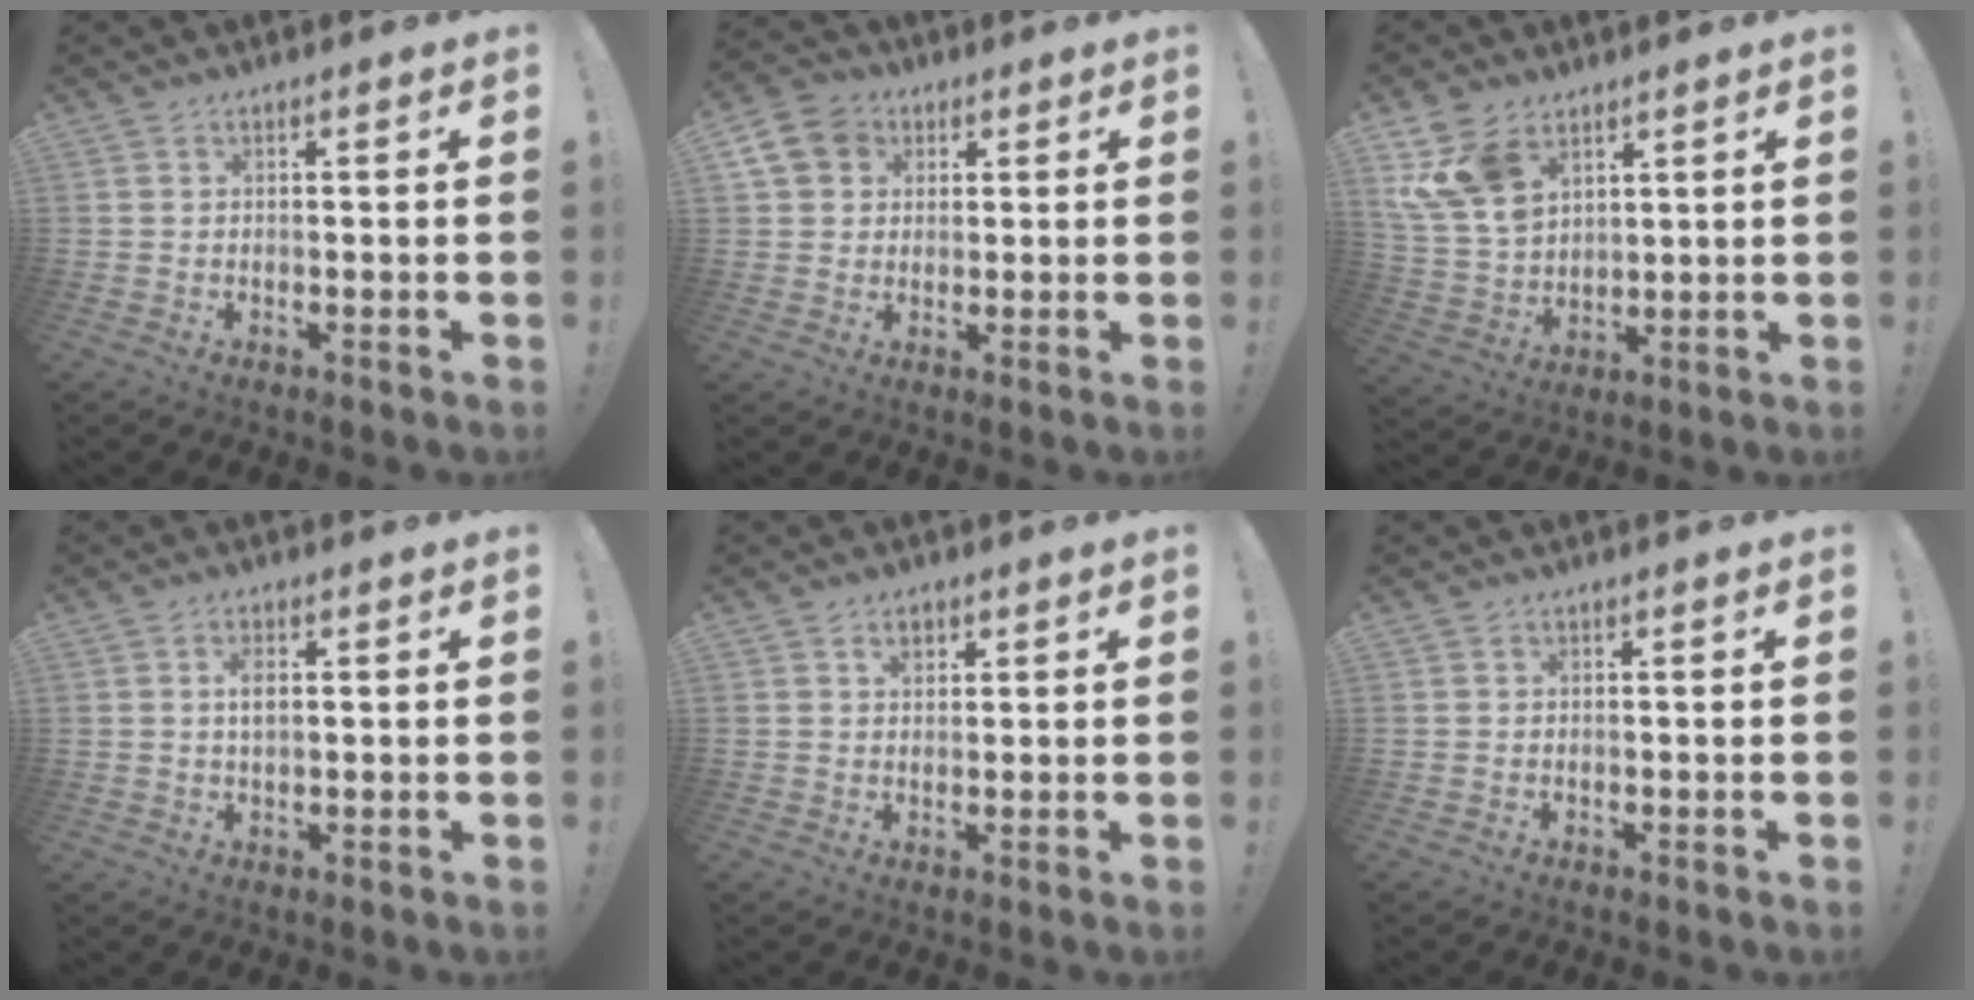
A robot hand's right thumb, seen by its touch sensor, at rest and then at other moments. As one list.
[{"total": 9.0, "force": [3.3, 7.7, 3.2], "torque": [-0.053, -0.008, 0.070]}, {"total": 12.9, "force": [6.8, 8.7, 6.7], "torque": [-0.142, -0.026, 0.139]}, {"total": 4.1, "force": [1.0, 2.7, 2.9], "torque": [-0.042, 0.001, 0.014]}, {"total": 3.0, "force": [1.7, 2.0, 1.4], "torque": [-0.015, -0.005, 0.027]}, {"total": 0.0}]